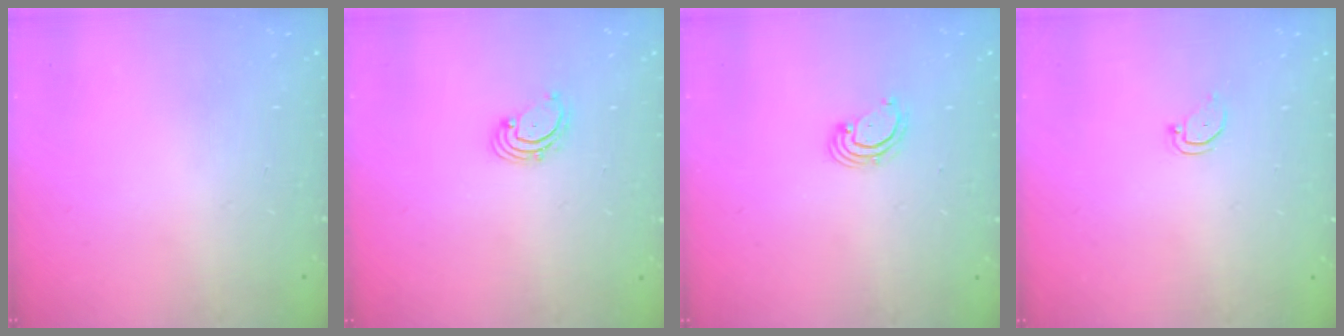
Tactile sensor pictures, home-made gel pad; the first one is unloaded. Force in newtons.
{"total": 1.9, "press": 1.8, "slide": 0.2}
{"total": 2.6, "press": 2.6, "slide": 0.3}
{"total": 2.4, "press": 2.4, "slide": 0.2}